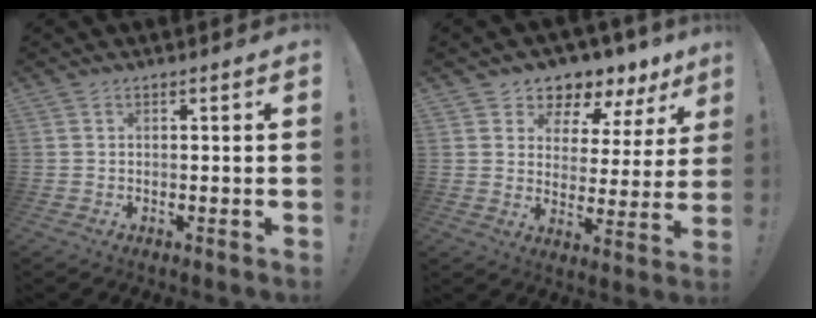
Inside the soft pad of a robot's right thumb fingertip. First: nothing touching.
{"total": 5.1, "force": [4.2, 2.6, 1.2], "torque": [-0.021, -0.048, 0.075]}